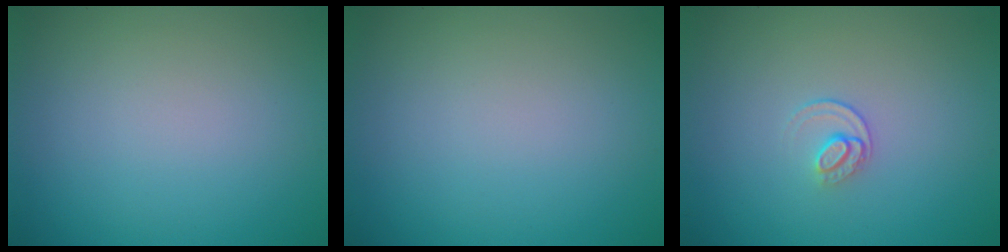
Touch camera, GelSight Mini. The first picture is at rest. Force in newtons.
{"total": 0.0}
{"total": 1.2, "press": 0.8, "slide": 0.9}